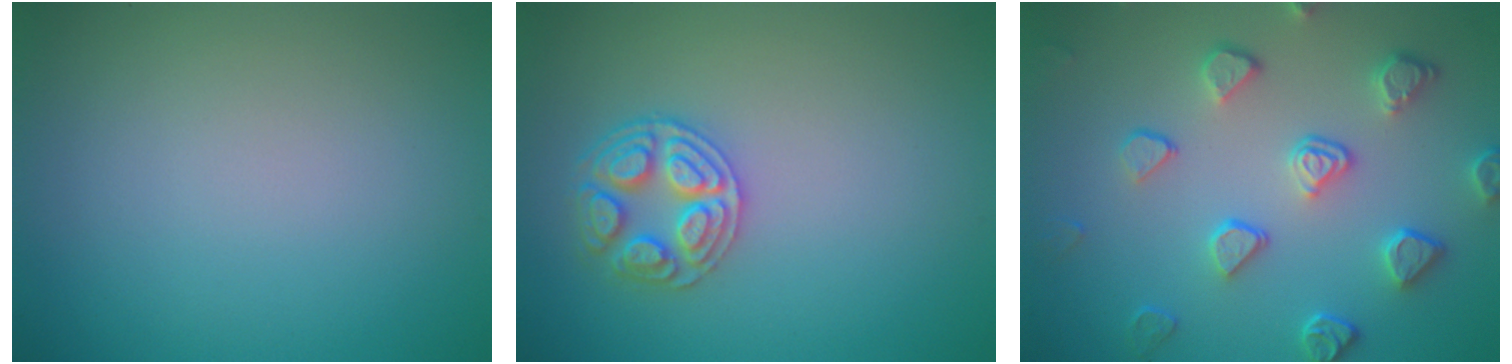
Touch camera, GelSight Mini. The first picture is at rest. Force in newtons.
{"total": 3.5, "press": 3.3, "slide": 1.1}
{"total": 4.0, "press": 3.6, "slide": 1.8}